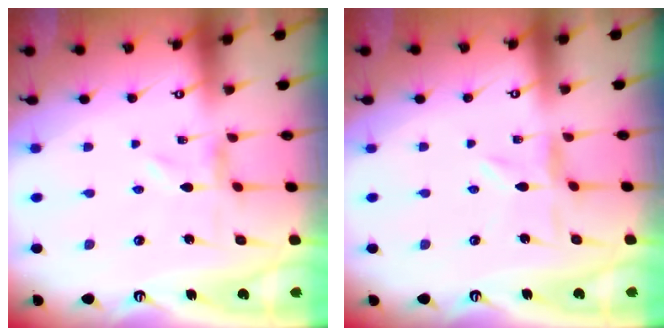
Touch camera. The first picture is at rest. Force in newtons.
{"total": 1.1, "press": 1.1, "slide": 0.2}